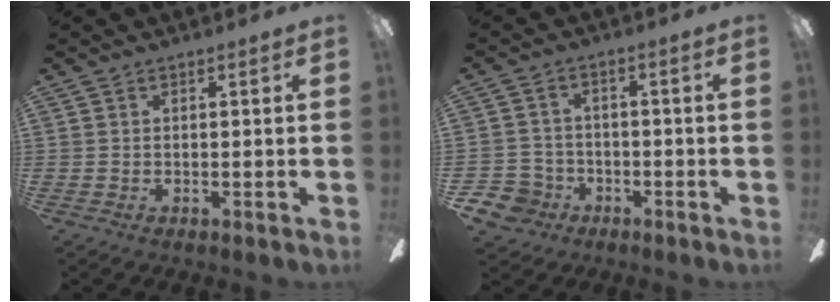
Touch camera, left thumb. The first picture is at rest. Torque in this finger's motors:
{"motor_torque": [-0.93, 0.93, 0.00, 0.01, 0.00]}